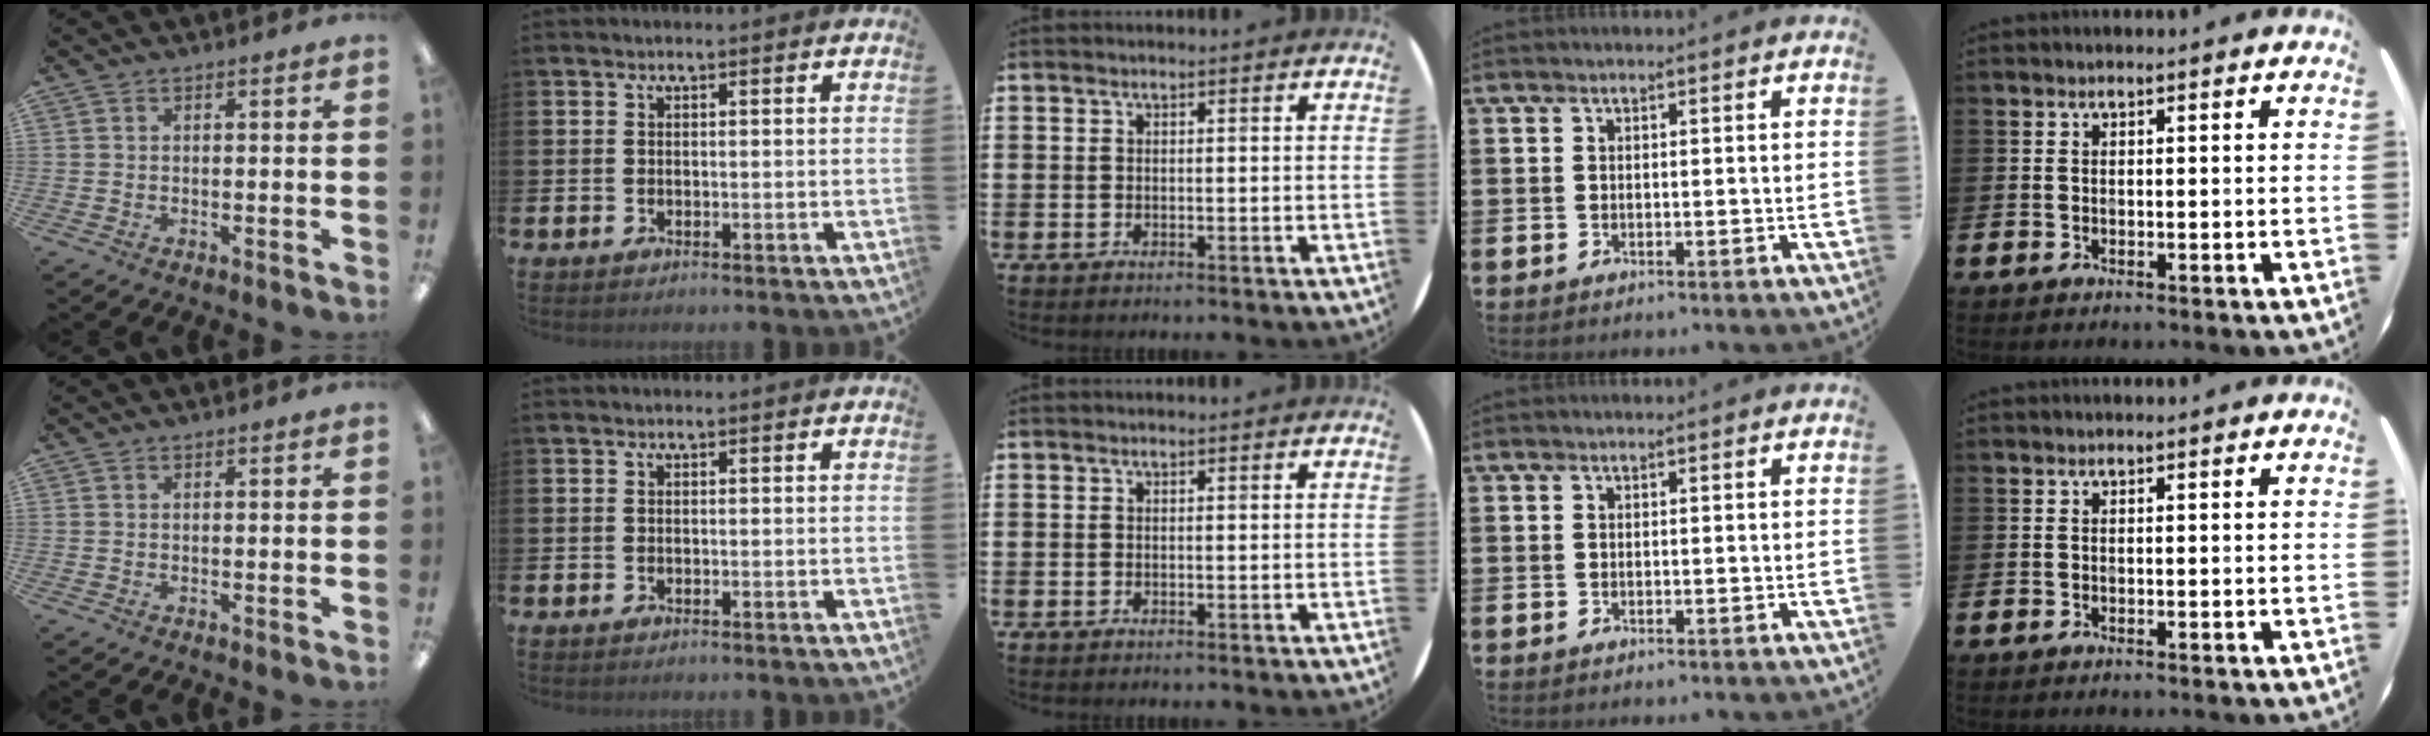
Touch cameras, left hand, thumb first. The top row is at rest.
{}